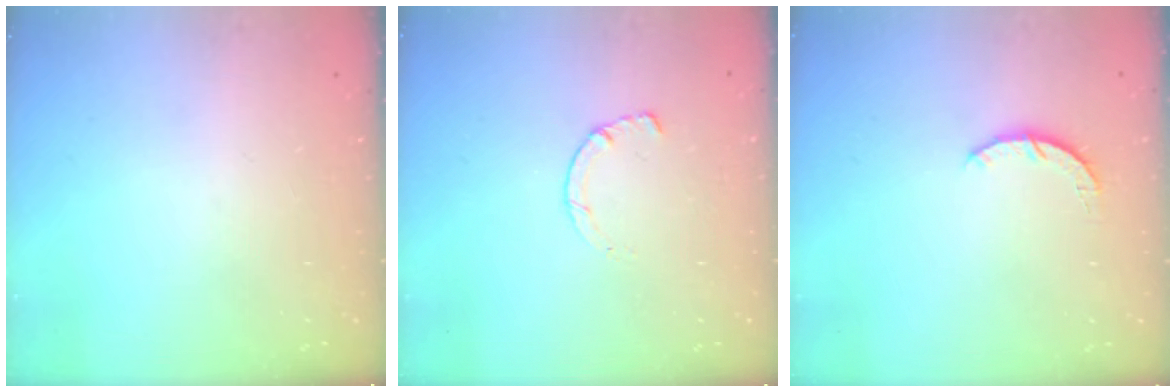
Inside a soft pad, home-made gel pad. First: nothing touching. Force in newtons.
{"total": 1.8, "press": 1.7, "slide": 0.3}
{"total": 3.0, "press": 3.0, "slide": 0.4}